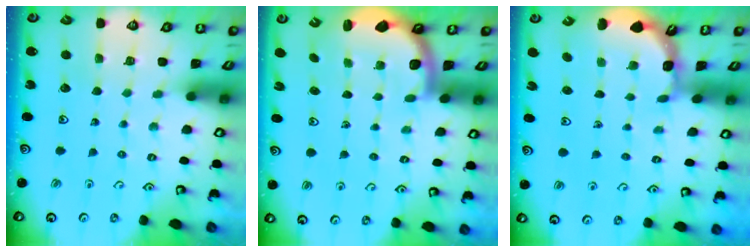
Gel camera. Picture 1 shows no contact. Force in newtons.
{"total": 2.0, "press": 1.9, "slide": 0.5}
{"total": 2.3, "press": 2.3, "slide": 0.1}